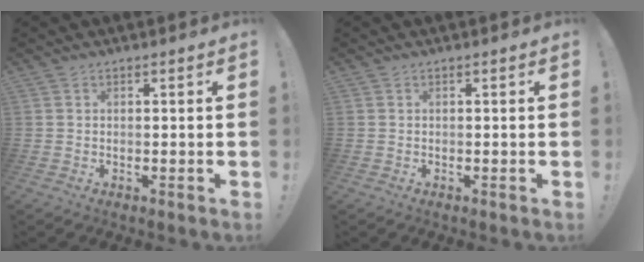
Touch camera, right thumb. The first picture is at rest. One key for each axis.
{"total": 0.0}